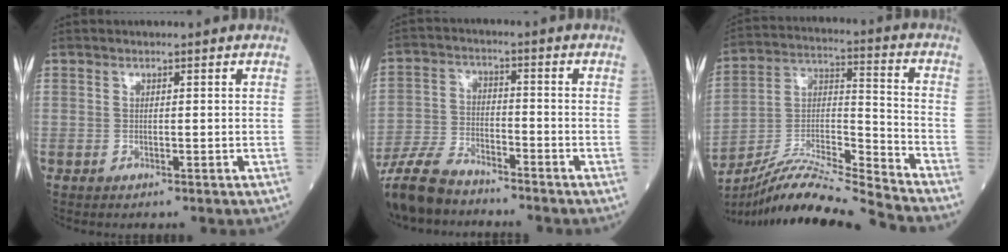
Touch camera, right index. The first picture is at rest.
{"total": 10.3, "force": [-9.1, 2.6, 4.1], "torque": [-0.083, -0.022, -0.174]}
{"total": 16.4, "force": [-15.4, -1.9, 5.2], "torque": [-0.090, 0.017, -0.280]}